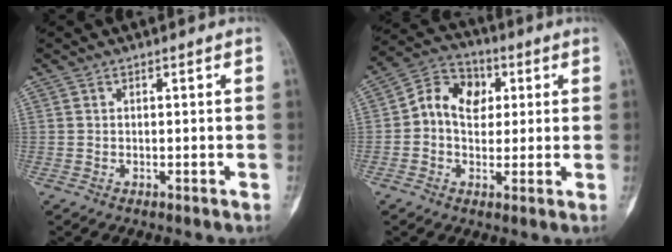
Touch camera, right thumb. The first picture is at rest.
{"total": 9.6, "force": [1.5, 7.3, 6.1], "torque": [-0.078, 0.016, 0.015]}